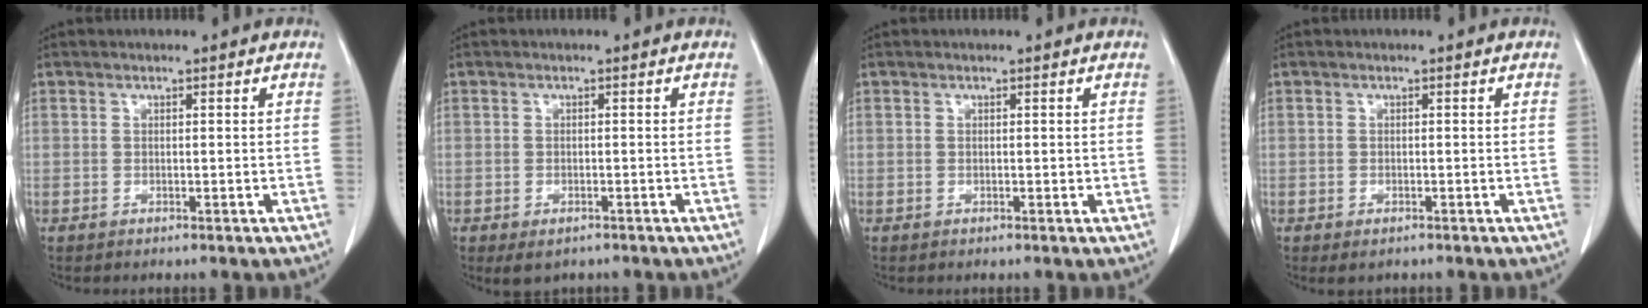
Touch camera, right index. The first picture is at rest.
{"total": 2.5, "force": [-1.6, 1.4, 1.3], "torque": [-0.019, -0.003, -0.014]}
{"total": 0.0}
{"total": 1.3, "force": [-0.9, 0.6, 0.8], "torque": [-0.014, -0.002, -0.007]}